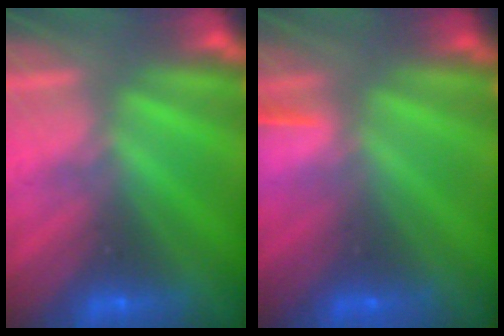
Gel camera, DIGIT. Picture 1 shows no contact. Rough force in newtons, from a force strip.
{"total": 1.6}